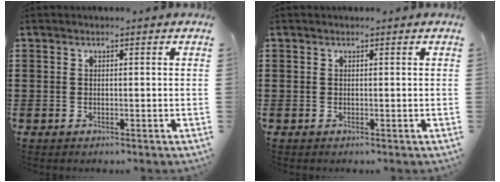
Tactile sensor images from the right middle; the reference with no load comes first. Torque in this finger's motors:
{"motor_torque": [0.03, -0.03, 0.09, 0.01]}